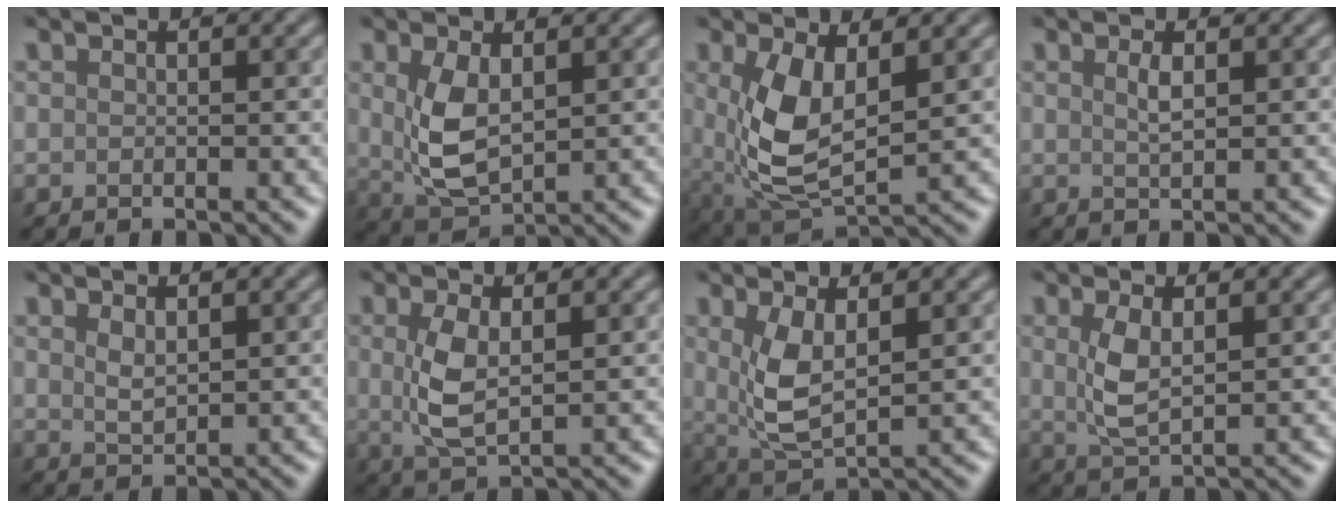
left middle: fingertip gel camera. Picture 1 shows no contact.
{"total": 4.7, "force": [0.9, 2.5, 4.0], "torque": [-0.095, -0.006, 0.025]}
{"total": 6.9, "force": [1.0, 3.2, 6.0], "torque": [-0.135, -0.013, 0.024]}
{"total": 1.5, "force": [0.6, 0.4, 1.3], "torque": [-0.027, 0.000, 0.011]}
{"total": 1.5, "force": [0.9, 0.6, 1.0], "torque": [-0.025, -0.003, 0.022]}
{"total": 3.8, "force": [0.6, 1.5, 3.4], "torque": [-0.081, -0.004, 0.015]}
{"total": 4.4, "force": [1.0, 1.9, 3.9], "torque": [-0.089, -0.008, 0.026]}
{"total": 3.1, "force": [0.8, 1.1, 2.7], "torque": [-0.065, -0.003, 0.019]}